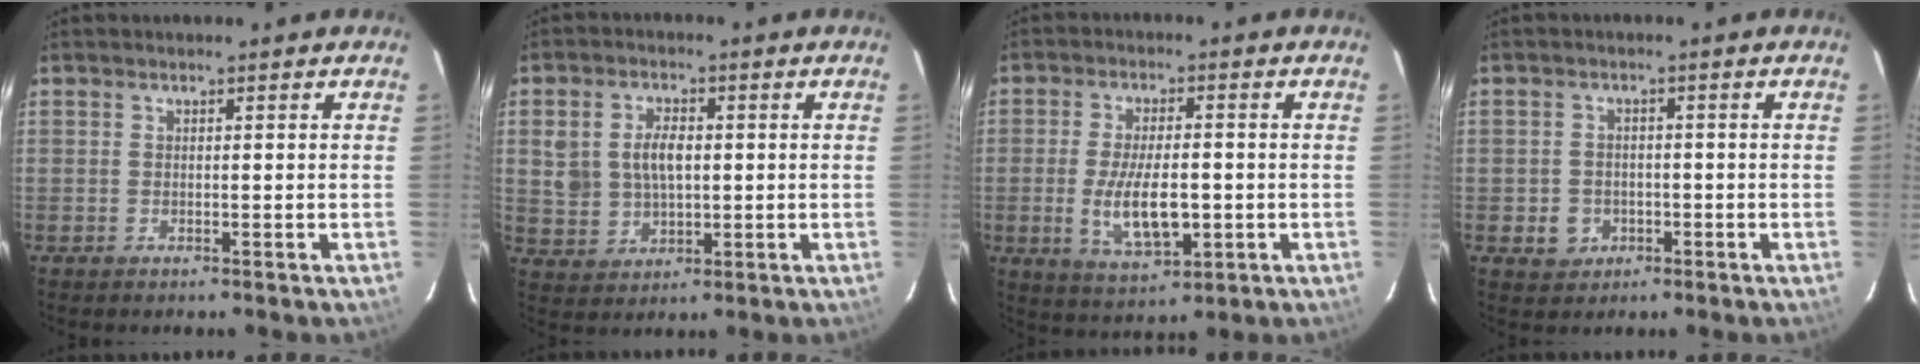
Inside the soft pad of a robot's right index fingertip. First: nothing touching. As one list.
[{"total": 7.8, "force": [1.0, 5.4, 5.5], "torque": [-0.112, 0.013, 0.030]}, {"total": 10.3, "force": [-1.9, 4.1, 9.3], "torque": [-0.182, -0.015, -0.026]}, {"total": 4.0, "force": [-1.4, 3.7, 1.0], "torque": [-0.028, 0.007, -0.014]}]